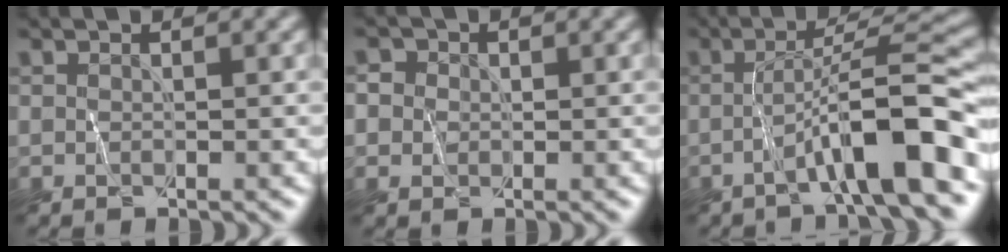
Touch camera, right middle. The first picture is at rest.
{"total": 3.4, "force": [0.9, 3.0, 1.5], "torque": [-0.017, 0.016, -0.006]}
{"total": 7.7, "force": [-3.0, 0.8, 7.0], "torque": [-0.104, 0.023, -0.051]}